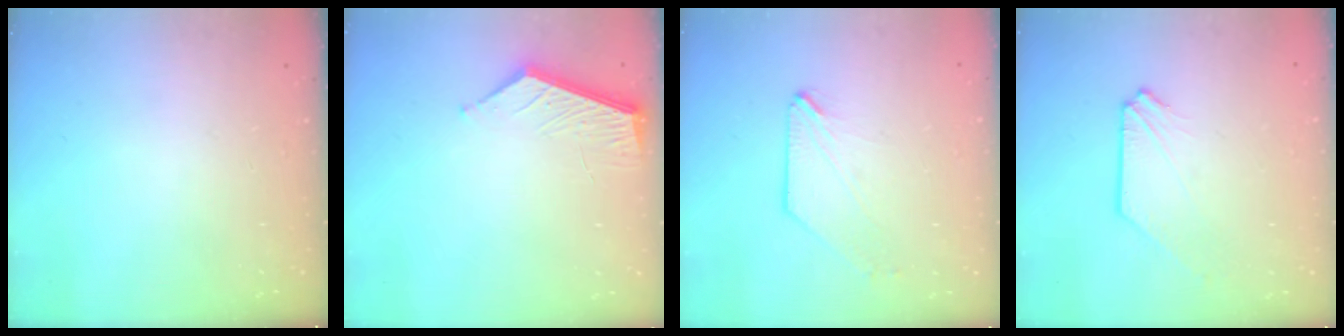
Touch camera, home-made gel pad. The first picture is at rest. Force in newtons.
{"total": 5.7, "press": 5.7, "slide": 0.1}
{"total": 0.7, "press": 0.7, "slide": 0.1}
{"total": 0.9, "press": 0.9, "slide": 0.0}